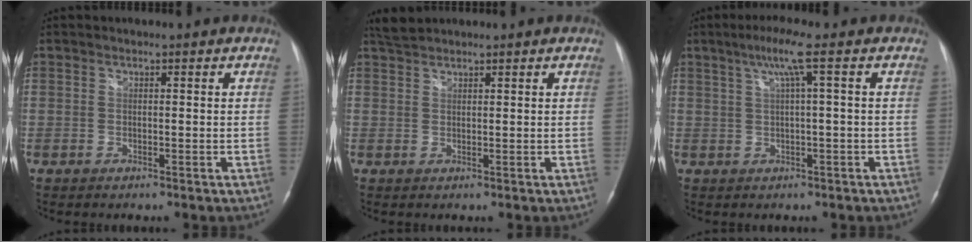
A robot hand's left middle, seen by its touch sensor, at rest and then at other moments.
{"total": 2.2, "force": [2.2, 0.1, 0.3], "torque": [-0.014, 0.012, 0.046]}
{"total": 4.6, "force": [1.7, -1.0, 4.1], "torque": [-0.084, 0.014, 0.034]}